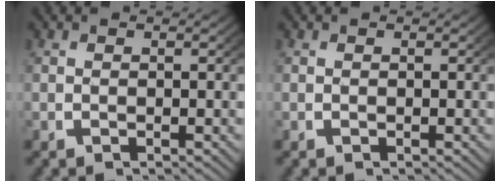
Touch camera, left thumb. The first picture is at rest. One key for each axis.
{"total": 0.0}